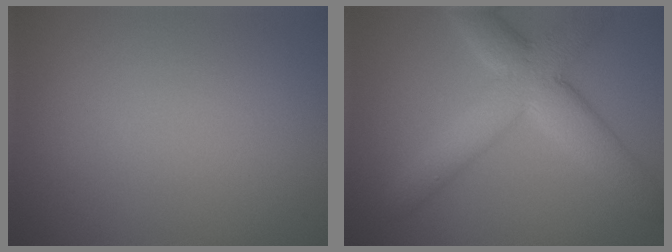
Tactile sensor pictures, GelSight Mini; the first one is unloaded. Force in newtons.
{"total": 7.2, "press": 7.2, "slide": 0.5}